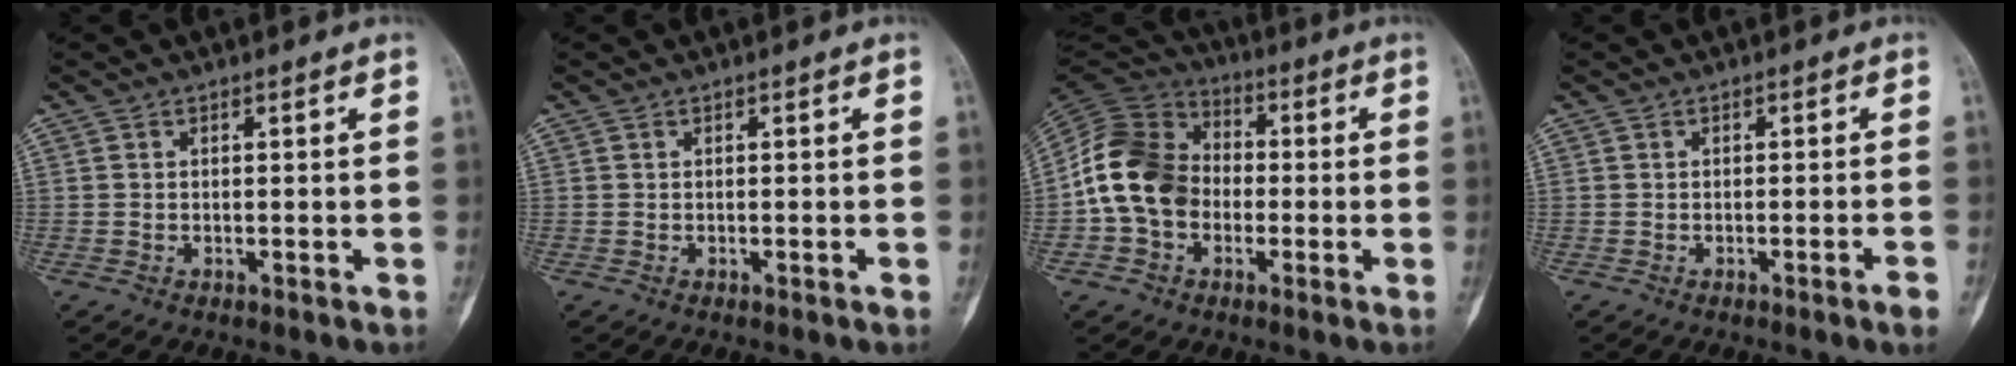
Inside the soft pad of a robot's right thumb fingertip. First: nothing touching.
{"total": 0.0}
{"total": 14.4, "force": [-1.9, 11.6, 8.4], "torque": [-0.142, 0.034, -0.046]}
{"total": 2.2, "force": [-1.2, -0.3, 1.9], "torque": [-0.032, 0.000, -0.020]}